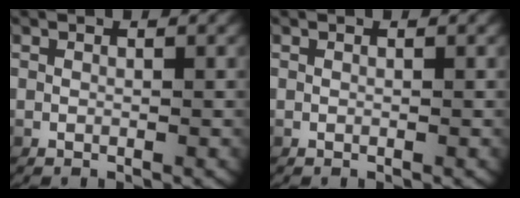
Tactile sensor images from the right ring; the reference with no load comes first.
{"total": 0.0}